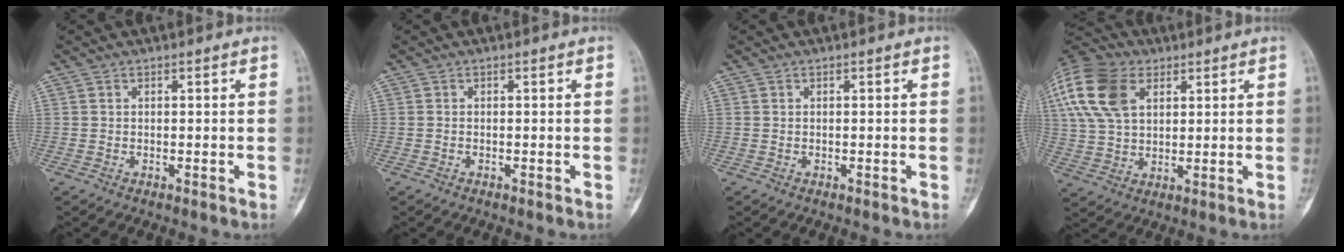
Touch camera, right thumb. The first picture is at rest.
{"total": 0.0}
{"total": 0.0}
{"total": 18.3, "force": [7.1, 11.9, 12.0], "torque": [-0.268, 0.014, 0.130]}